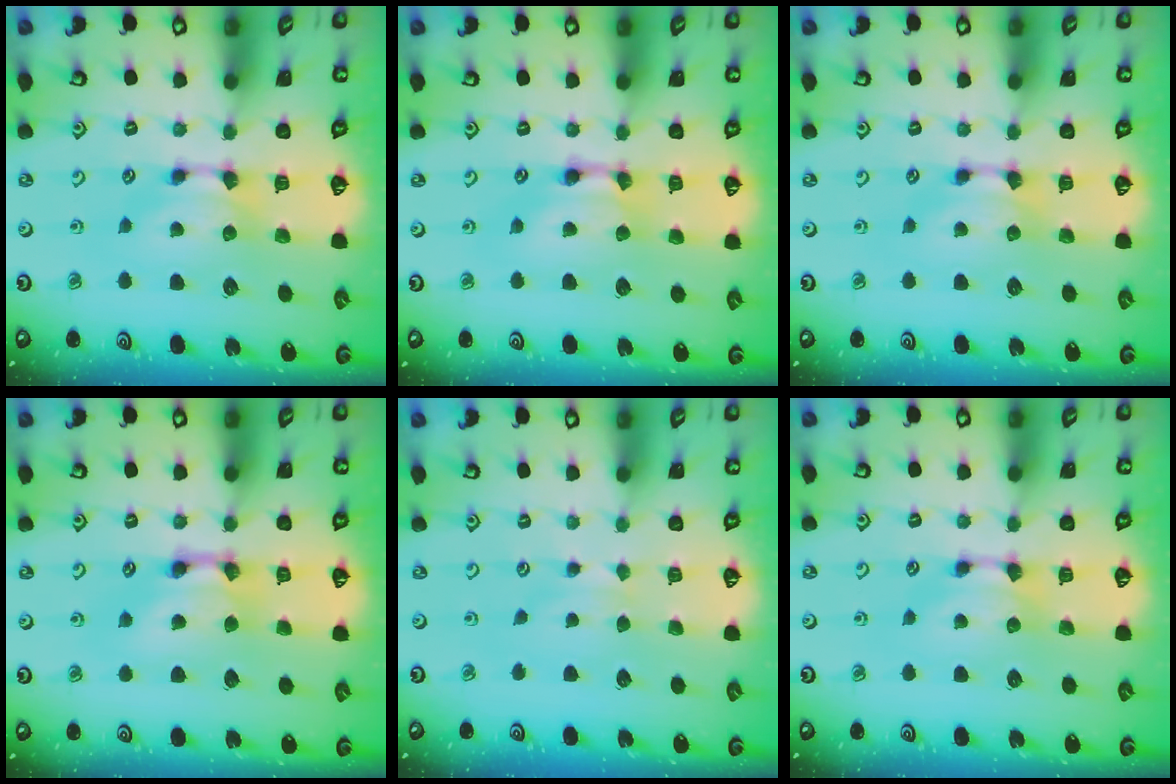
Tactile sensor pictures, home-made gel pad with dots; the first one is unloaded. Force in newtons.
{"total": 2.0, "press": 2.0, "slide": 0.1}
{"total": 0.0}
{"total": 2.6, "press": 2.6, "slide": 0.2}
{"total": 2.1, "press": 2.0, "slide": 0.4}
{"total": 0.0}